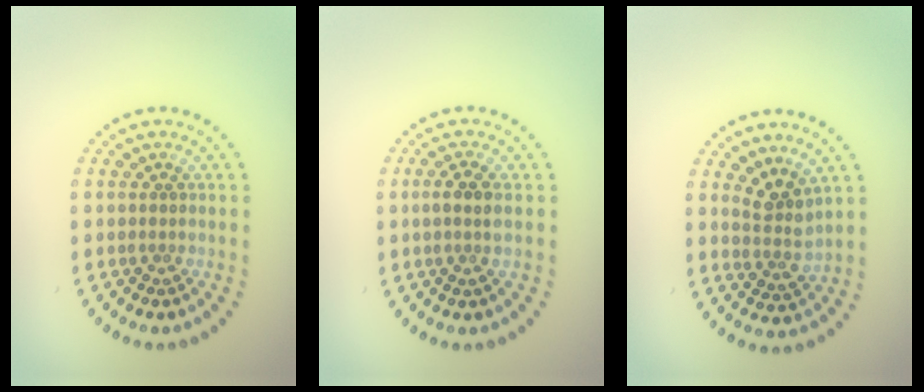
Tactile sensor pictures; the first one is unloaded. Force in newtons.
{"total": 1.9, "press": 1.7, "slide": 0.9}
{"total": 2.6, "press": 2.0, "slide": 1.7}